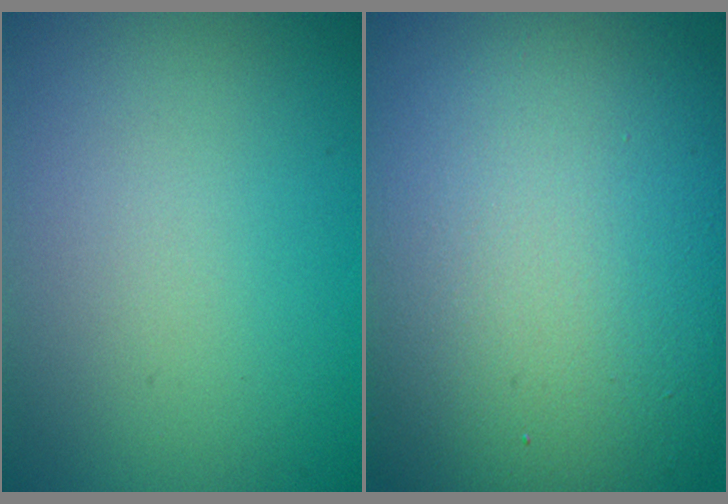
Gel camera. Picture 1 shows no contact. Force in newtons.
{"total": 17.3, "press": 17.3, "slide": 1.2}